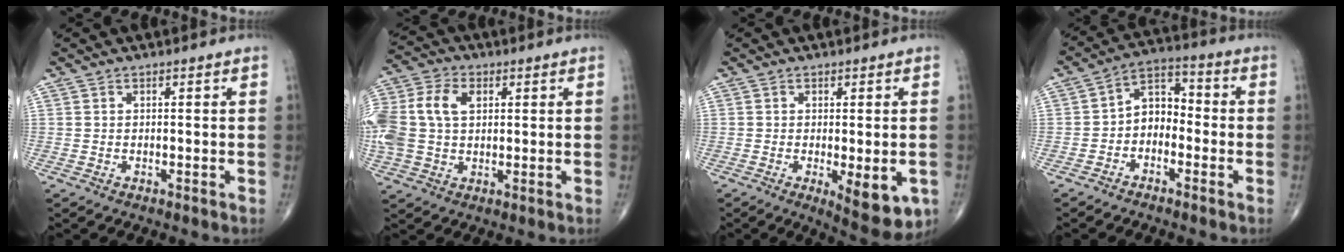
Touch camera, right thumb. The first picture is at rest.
{"total": 16.9, "force": [3.1, 12.1, 11.4], "torque": [-0.292, 0.030, 0.062]}
{"total": 9.0, "force": [-2.7, 3.1, 7.9], "torque": [-0.097, -0.016, -0.031]}
{"total": 7.0, "force": [-2.1, 5.0, 4.3], "torque": [-0.047, 0.041, -0.055]}